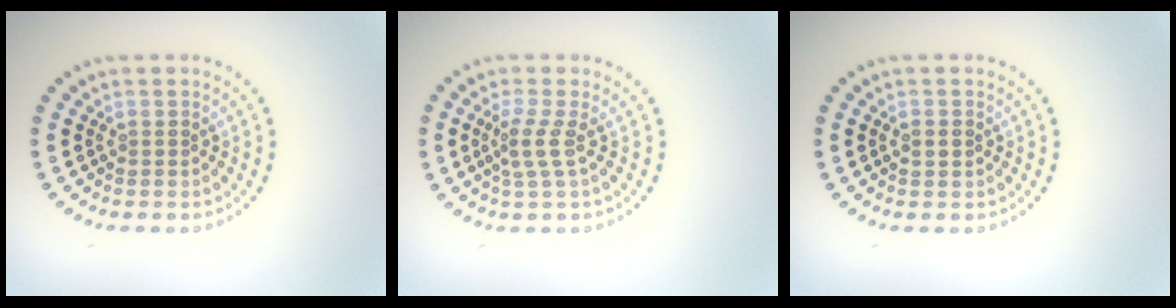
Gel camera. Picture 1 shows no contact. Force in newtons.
{"total": 2.2, "press": 1.6, "slide": 1.6}
{"total": 1.2, "press": 1.2, "slide": 0.2}